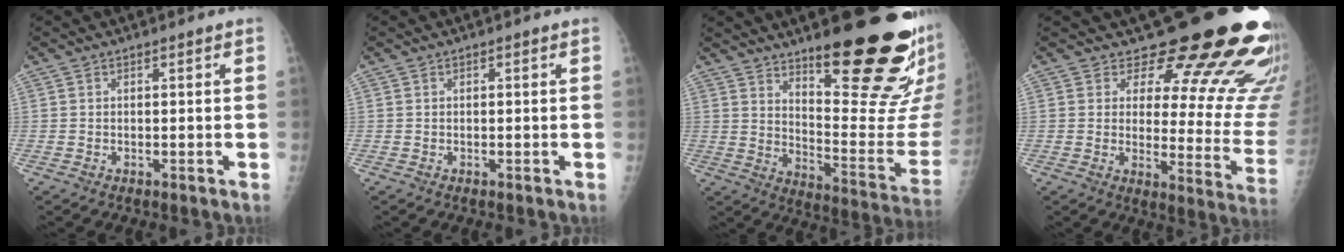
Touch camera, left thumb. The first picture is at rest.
{"total": 0.0}
{"total": 25.0, "force": [14.7, 5.8, 19.4], "torque": [-0.242, -0.091, 0.227]}
{"total": 20.4, "force": [16.8, 6.9, 9.5], "torque": [-0.074, -0.134, 0.195]}